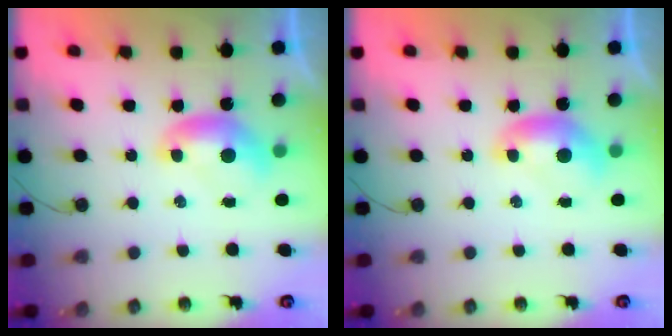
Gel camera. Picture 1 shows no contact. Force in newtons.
{"total": 0.0}